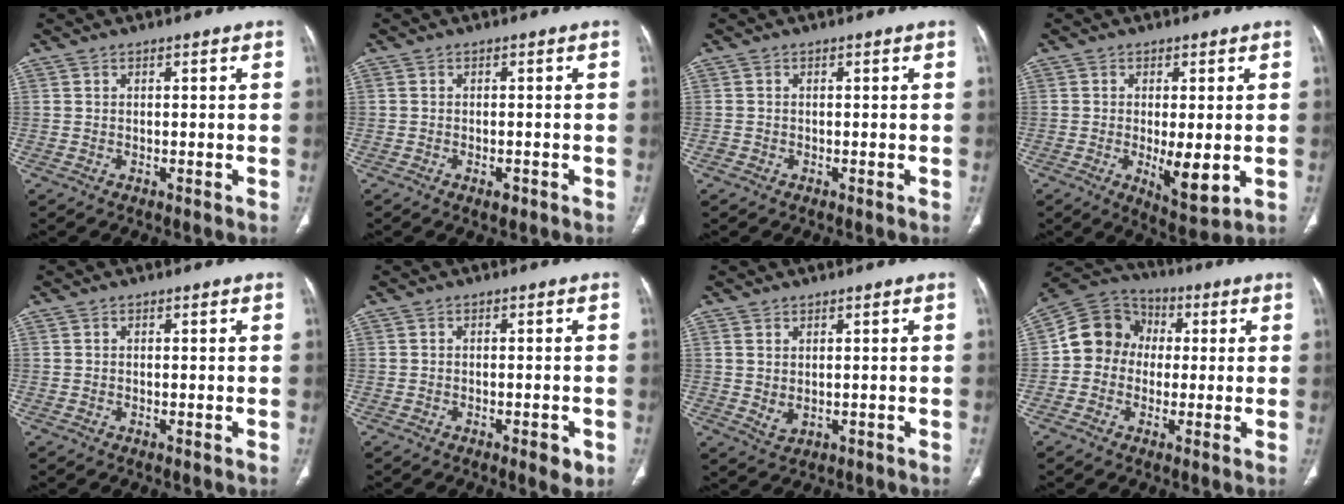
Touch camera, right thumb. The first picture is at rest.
{"total": 1.9, "force": [-1.0, 1.0, 1.2], "torque": [-0.018, 0.001, -0.013]}
{"total": 0.6, "force": [-0.2, 0.5, 0.1], "torque": [-0.003, 0.003, -0.005]}
{"total": 7.8, "force": [-1.2, 2.7, 7.2], "torque": [-0.109, -0.021, -0.012]}
{"total": 0.0}
{"total": 3.2, "force": [-1.7, 1.2, 2.5], "torque": [-0.029, 0.004, -0.021]}
{"total": 2.2, "force": [0.3, 1.6, 1.6], "torque": [-0.027, -0.008, 0.014]}
{"total": 10.8, "force": [0.3, 9.7, 4.7], "torque": [-0.060, 0.030, -0.011]}